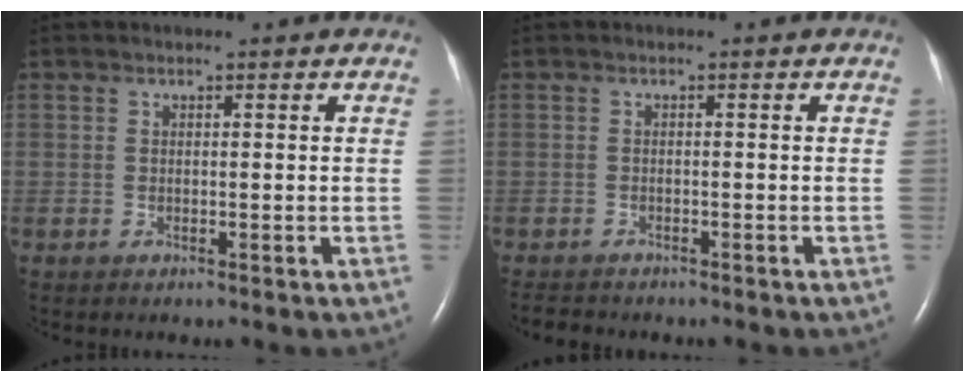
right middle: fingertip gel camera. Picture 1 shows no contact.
{"total": 2.8, "force": [-2.6, 0.8, 0.7], "torque": [-0.013, -0.007, -0.037]}